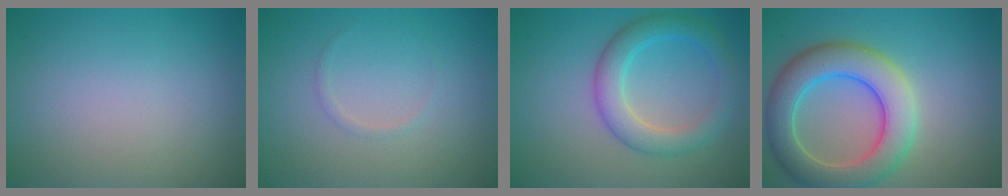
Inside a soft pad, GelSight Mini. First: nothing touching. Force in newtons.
{"total": 0.6, "press": 0.6, "slide": 0.0}
{"total": 4.2, "press": 4.2, "slide": 0.2}
{"total": 7.5, "press": 7.5, "slide": 0.7}